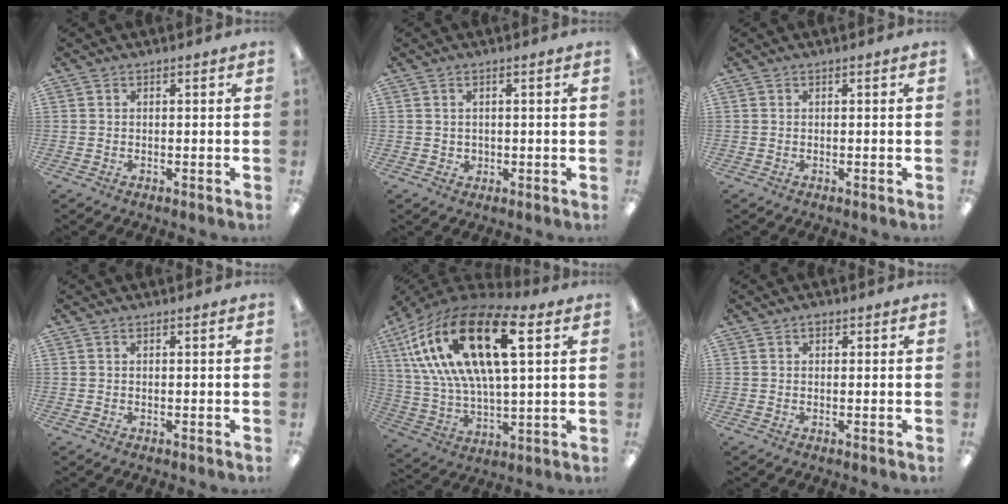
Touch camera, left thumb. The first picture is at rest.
{"total": 1.4, "force": [0.5, 1.2, 0.5], "torque": [-0.012, 0.004, 0.008]}
{"total": 0.0}
{"total": 0.0}
{"total": 25.1, "force": [11.1, 11.0, 19.6], "torque": [-0.385, -0.034, 0.181]}
{"total": 1.2, "force": [0.6, 0.8, 0.6], "torque": [-0.005, -0.001, 0.009]}